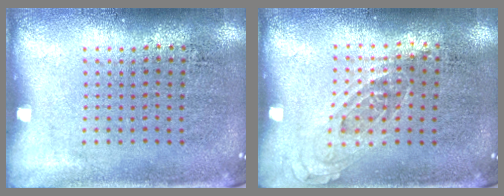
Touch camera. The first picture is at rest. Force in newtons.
{"total": 0.8, "press": 0.7, "slide": 0.4}